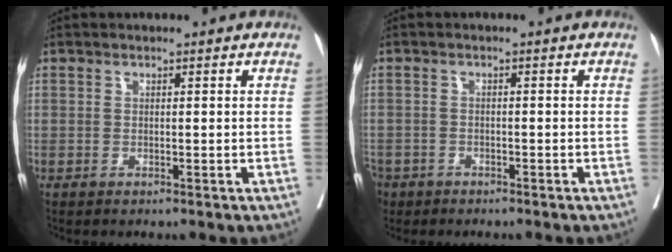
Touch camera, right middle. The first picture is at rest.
{"total": 5.8, "force": [-4.0, 3.9, 1.6], "torque": [-0.051, -0.005, -0.069]}